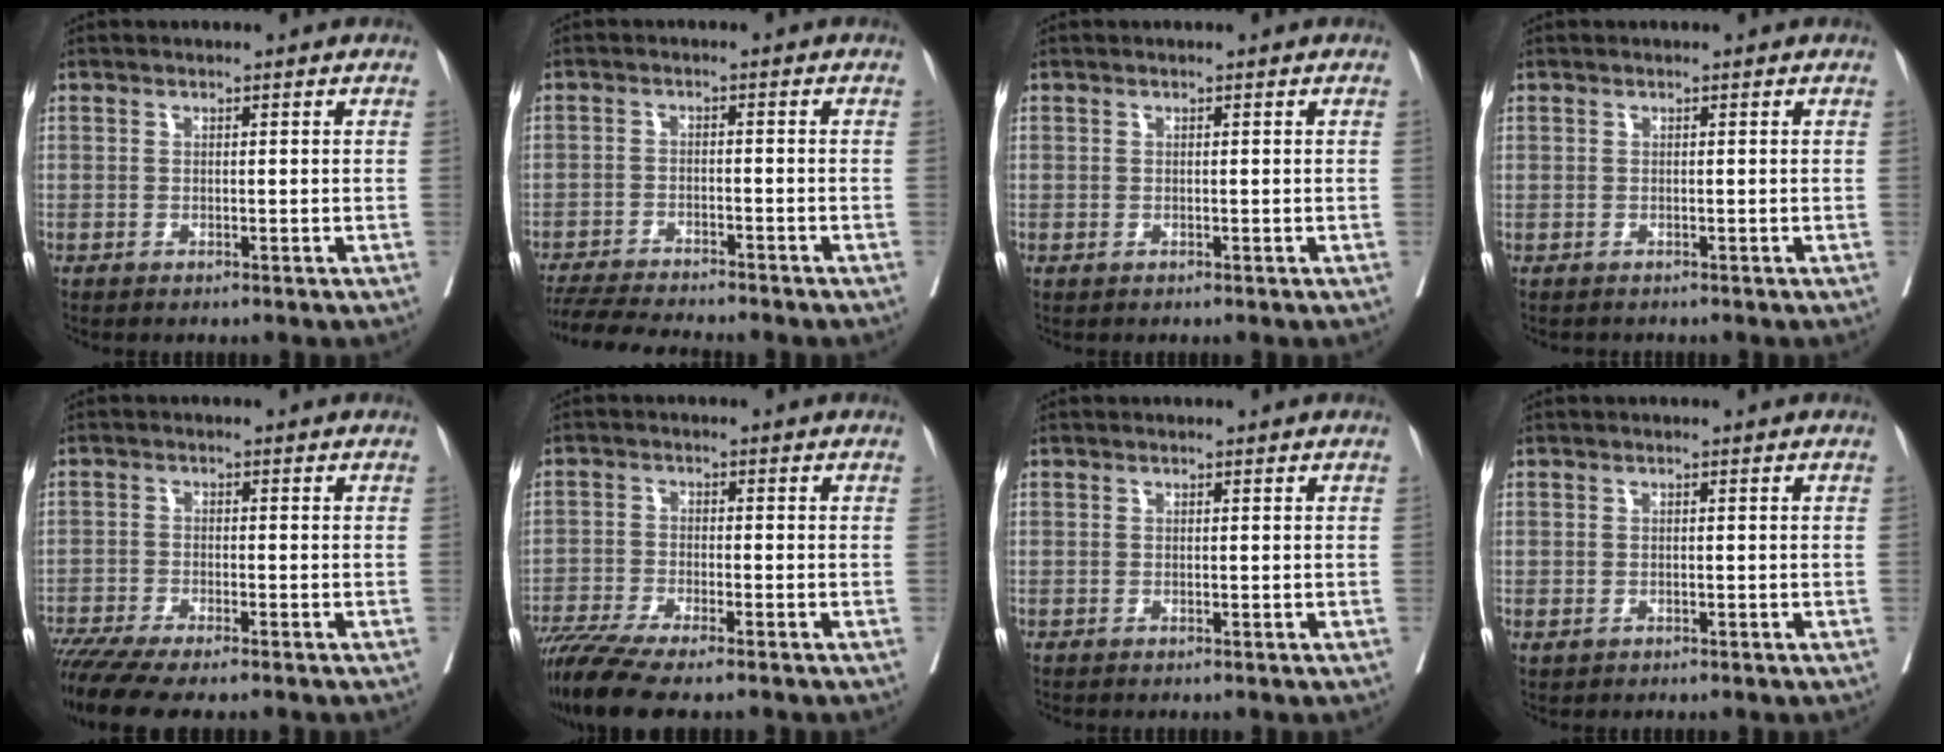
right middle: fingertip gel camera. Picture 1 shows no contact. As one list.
[{"total": 10.4, "force": [-9.5, 0.5, 4.2], "torque": [-0.063, -0.016, -0.145]}, {"total": 0.0}, {"total": 0.6, "force": [-0.2, 0.5, -0.1], "torque": [-0.001, 0.004, -0.005]}, {"total": 9.8, "force": [-8.1, 0.8, 5.5], "torque": [-0.088, -0.017, -0.132]}, {"total": 10.0, "force": [-8.2, 0.5, 5.8], "torque": [-0.096, -0.022, -0.137]}, {"total": 0.0}, {"total": 0.8, "force": [-0.2, 0.6, 0.5], "torque": [-0.010, 0.000, 0.004]}]